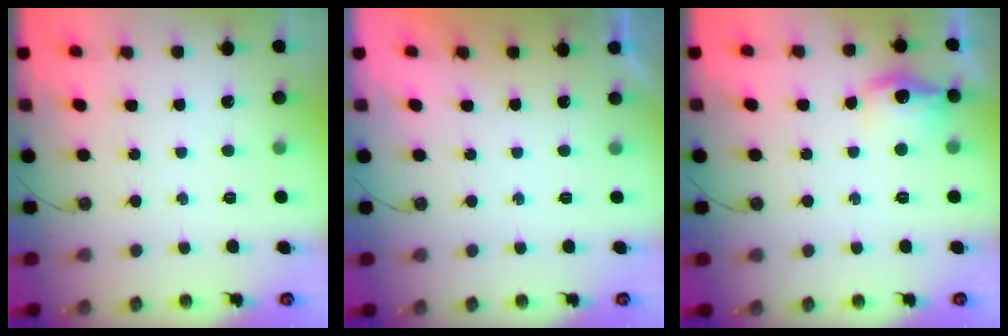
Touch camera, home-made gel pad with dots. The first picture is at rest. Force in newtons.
{"total": 0.0}
{"total": 12.1, "press": 12.0, "slide": 0.9}